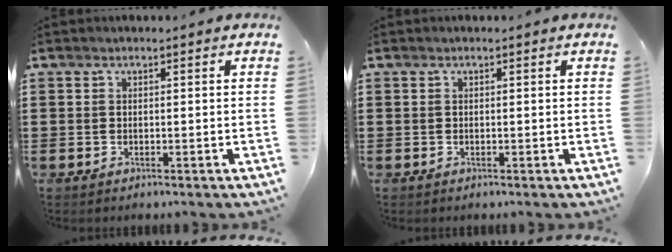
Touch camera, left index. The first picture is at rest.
{"total": 0.0}